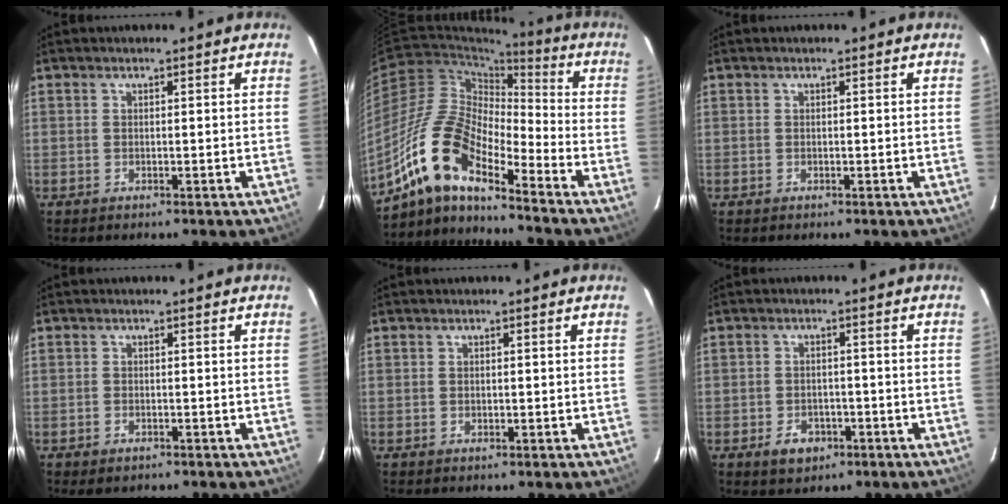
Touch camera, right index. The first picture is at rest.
{"total": 14.8, "force": [-10.8, 4.5, 9.1], "torque": [-0.166, 0.007, -0.222]}
{"total": 0.0}
{"total": 1.7, "force": [-1.1, 1.1, 0.7], "torque": [-0.014, -0.003, -0.015]}
{"total": 0.5, "force": [-0.1, 0.5, 0.2], "torque": [-0.001, 0.001, -0.001]}
{"total": 4.8, "force": [-2.5, 3.5, 2.0], "torque": [-0.047, 0.008, -0.029]}